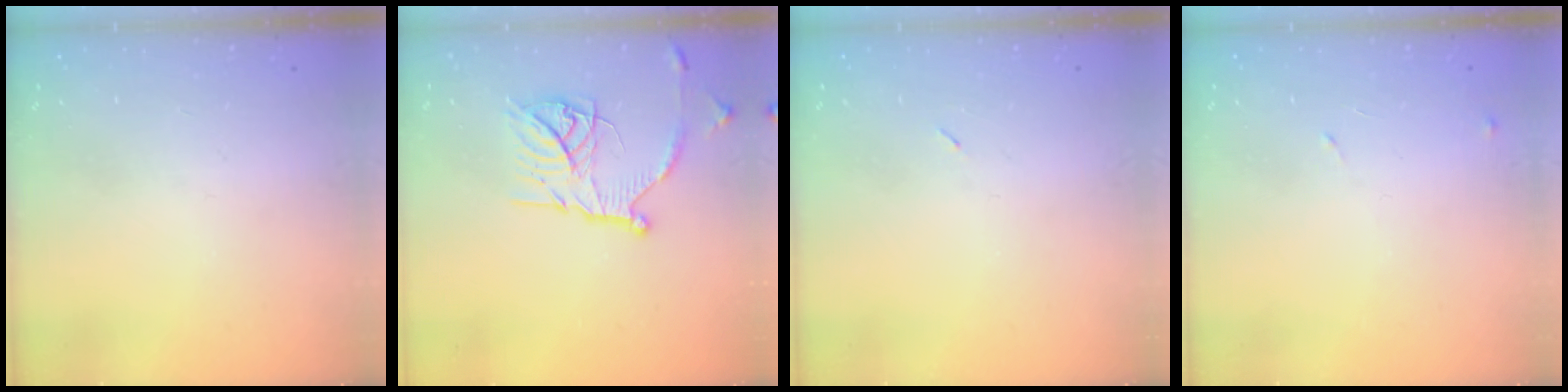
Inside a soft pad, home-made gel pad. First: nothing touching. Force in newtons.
{"total": 16.4, "press": 16.4, "slide": 1.3}
{"total": 2.2, "press": 2.1, "slide": 0.9}
{"total": 8.1, "press": 8.1, "slide": 0.6}